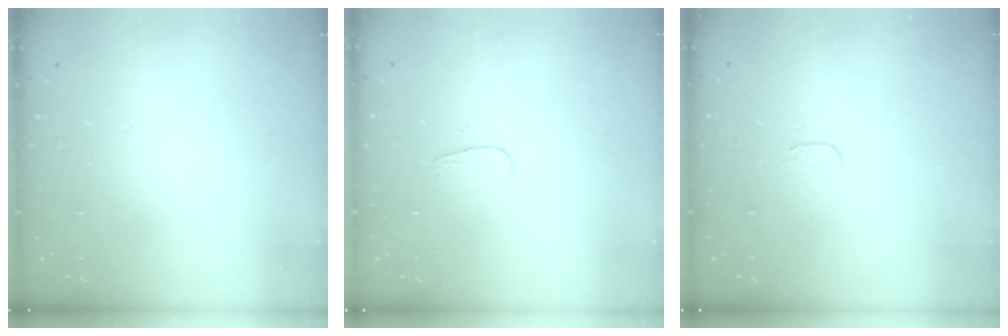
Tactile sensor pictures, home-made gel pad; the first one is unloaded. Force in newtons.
{"total": 3.6, "press": 3.6, "slide": 0.3}
{"total": 3.8, "press": 3.8, "slide": 0.4}